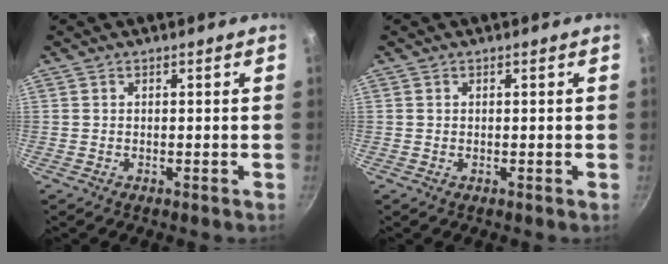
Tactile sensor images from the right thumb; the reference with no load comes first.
{"total": 0.0}